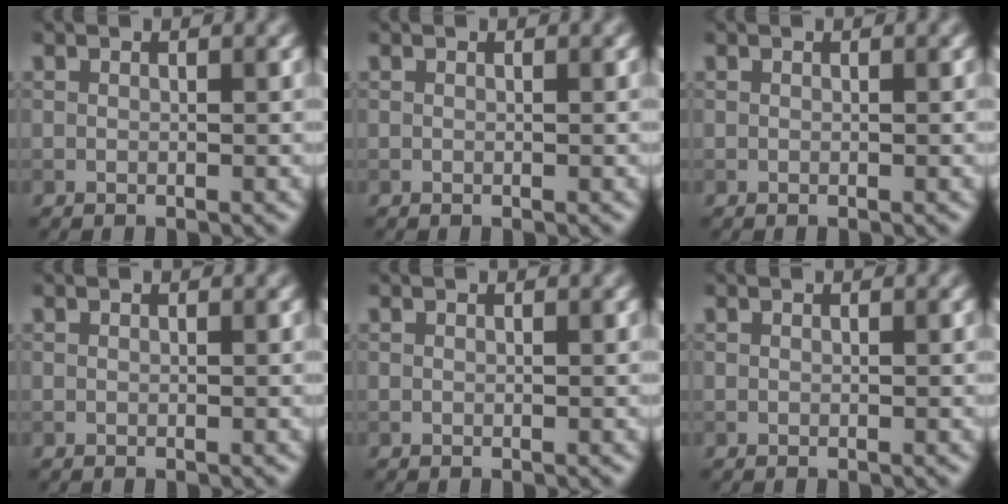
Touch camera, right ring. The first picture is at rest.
{"total": 0.0}
{"total": 0.0}
{"total": 0.0}
{"total": 0.0}
{"total": 0.0}